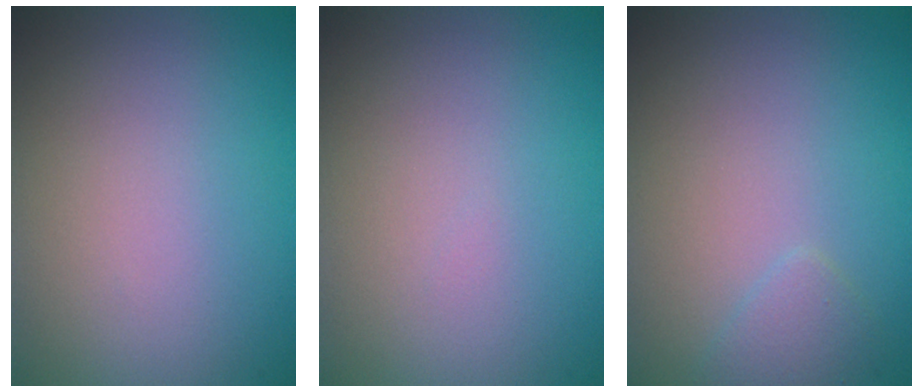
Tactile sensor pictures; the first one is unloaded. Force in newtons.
{"total": 0.0}
{"total": 1.2, "press": 1.2, "slide": 0.1}